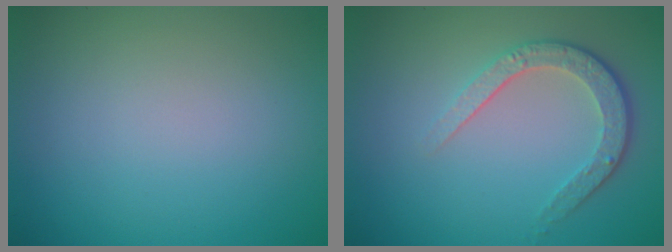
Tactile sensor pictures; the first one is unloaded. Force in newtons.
{"total": 3.6, "press": 2.8, "slide": 2.2}